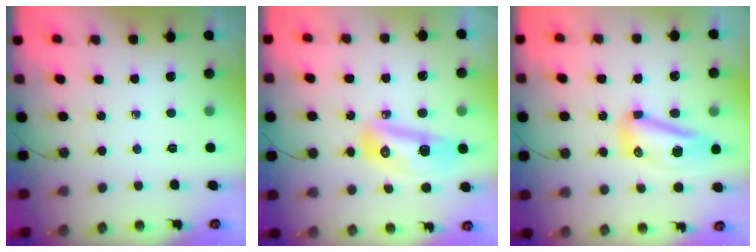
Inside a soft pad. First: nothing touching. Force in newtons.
{"total": 10.8, "press": 10.7, "slide": 1.2}
{"total": 14.1, "press": 14.0, "slide": 1.1}